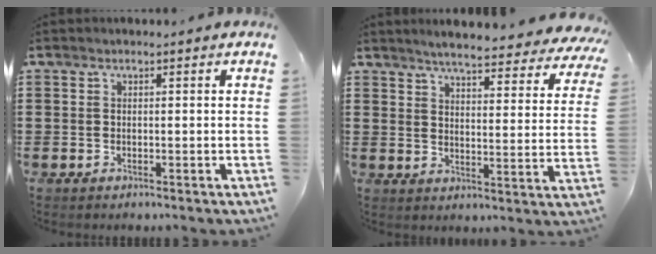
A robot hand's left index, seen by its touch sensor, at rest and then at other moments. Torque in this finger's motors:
{"motor_torque": [2.14, 0.00, 0.13, -0.06]}